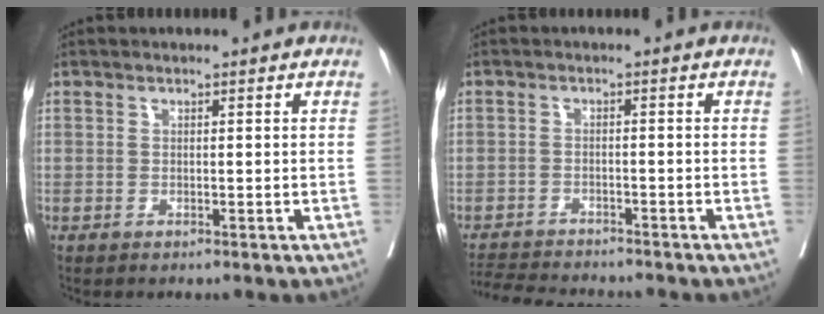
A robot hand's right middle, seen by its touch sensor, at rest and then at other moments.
{"total": 7.9, "force": [-7.5, 0.9, 2.1], "torque": [-0.033, -0.008, -0.120]}